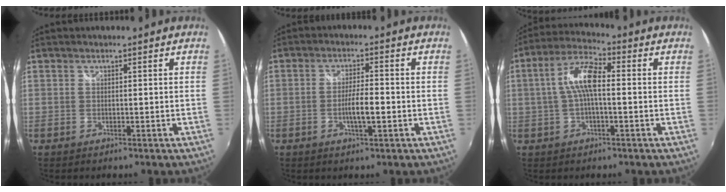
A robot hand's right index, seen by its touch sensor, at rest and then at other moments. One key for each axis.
{"total": 4.7, "fx": -1.4, "fy": 0.7, "fz": 4.5, "tx": -0.083, "ty": 0.001, "tz": -0.022}
{"total": 8.1, "fx": 0.1, "fy": 2.4, "fz": 7.7, "tx": -0.161, "ty": 0.020, "tz": 0.000}